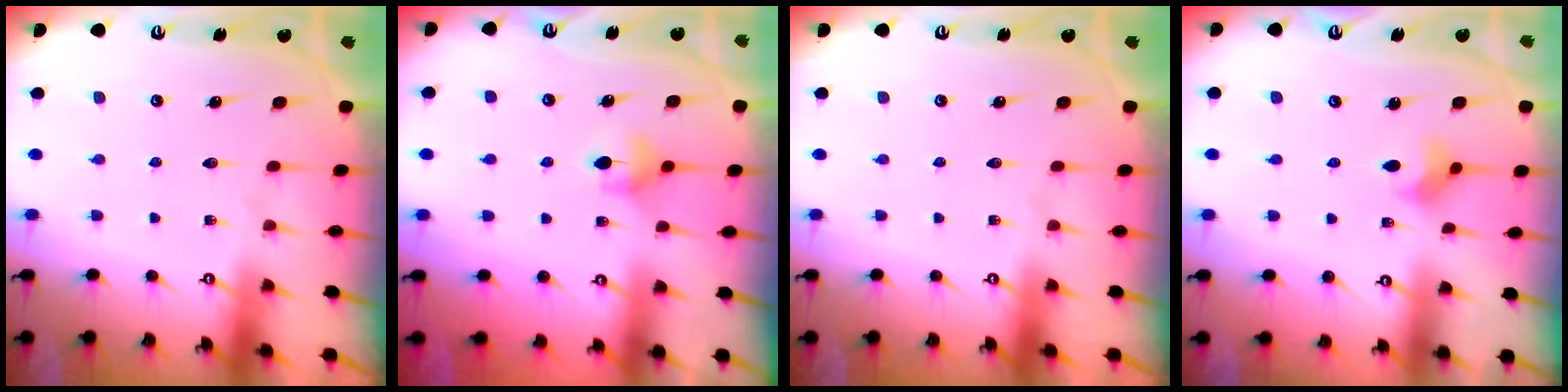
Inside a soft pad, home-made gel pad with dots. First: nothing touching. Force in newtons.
{"total": 5.3, "press": 5.2, "slide": 0.8}
{"total": 0.0}
{"total": 2.7, "press": 2.6, "slide": 0.6}